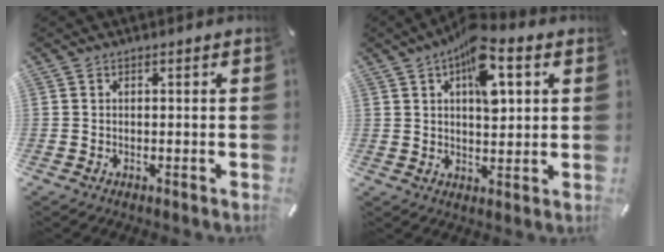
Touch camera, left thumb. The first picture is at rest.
{"total": 11.9, "force": [5.1, 5.9, 9.0], "torque": [-0.125, -0.015, 0.083]}